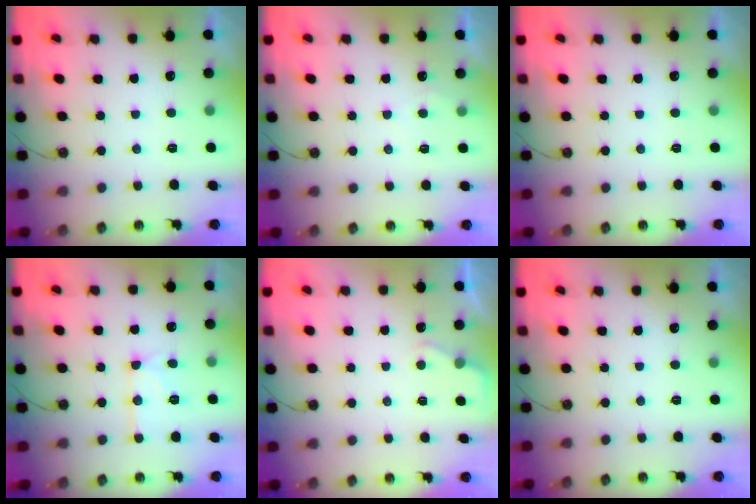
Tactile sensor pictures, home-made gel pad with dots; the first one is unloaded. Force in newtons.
{"total": 3.8, "press": 3.8, "slide": 0.4}
{"total": 0.0}
{"total": 11.4, "press": 11.3, "slide": 1.1}
{"total": 3.5, "press": 3.5, "slide": 0.5}
{"total": 0.0}